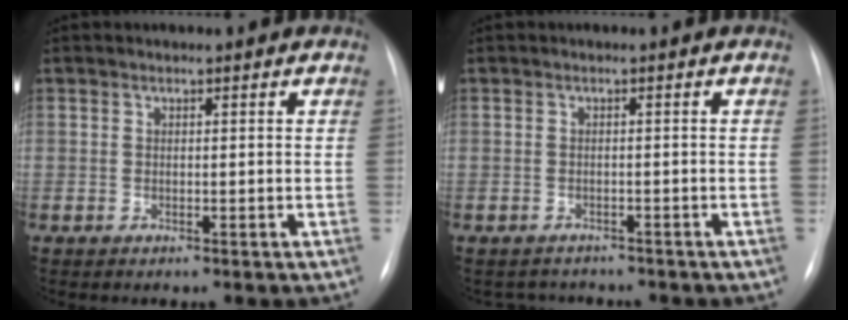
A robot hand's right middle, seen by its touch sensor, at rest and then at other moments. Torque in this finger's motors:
{"motor_torque": [-0.19, 0.11, -0.06, 0.00]}